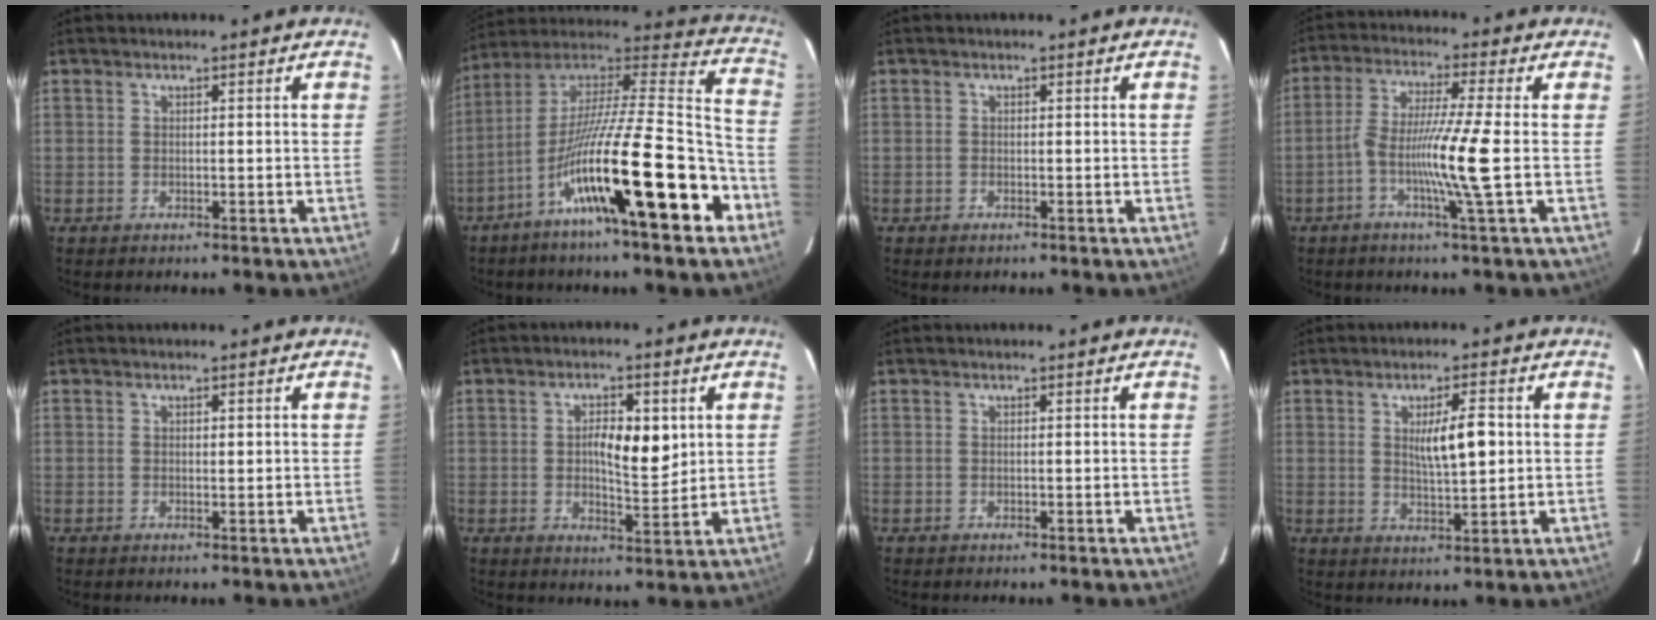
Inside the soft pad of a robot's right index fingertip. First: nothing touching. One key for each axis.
{"total": 23.6, "fx": -10.6, "fy": 1.8, "fz": 21.0, "tx": -0.344, "ty": -0.020, "tz": -0.182}
{"total": 0.6, "fx": -0.4, "fy": 0.3, "fz": 0.2, "tx": -0.008, "ty": 0.001, "tz": -0.002}
{"total": 9.0, "fx": -2.2, "fy": -1.7, "fz": 8.6, "tx": -0.167, "ty": -0.006, "tz": -0.044}
{"total": 0.6, "fx": 0.2, "fy": 0.3, "fz": 0.5, "tx": -0.007, "ty": 0.000, "tz": 0.004}
{"total": 6.7, "fx": 1.3, "fy": 2.4, "fz": 6.1, "tx": -0.097, "ty": 0.002, "tz": 0.024}
{"total": 0.0}
{"total": 6.1, "fx": 1.1, "fy": 1.2, "fz": 5.9, "tx": -0.098, "ty": 0.000, "tz": 0.023}